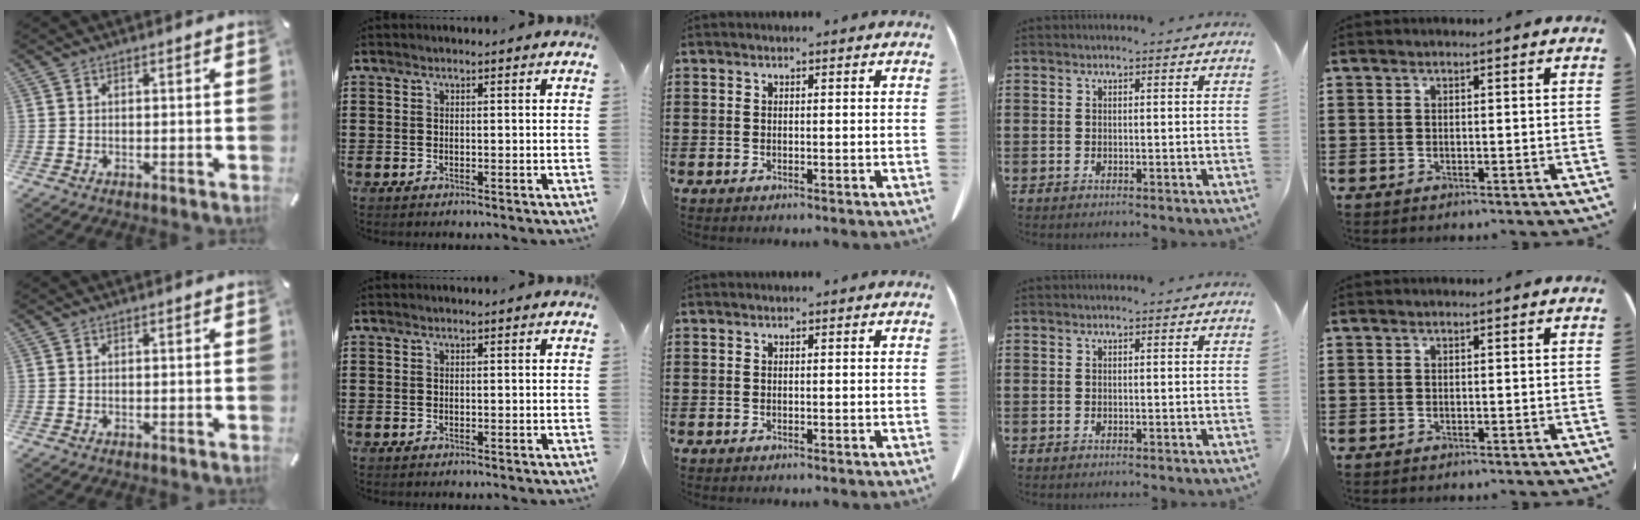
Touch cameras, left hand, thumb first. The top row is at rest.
{}